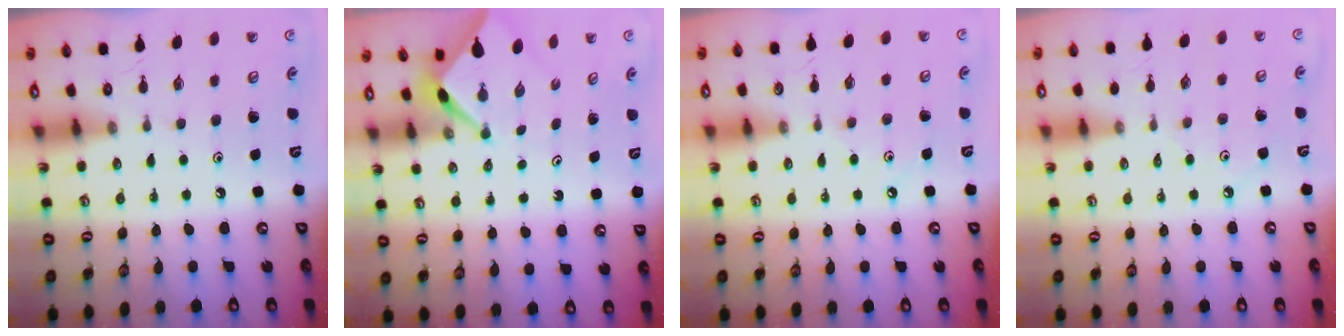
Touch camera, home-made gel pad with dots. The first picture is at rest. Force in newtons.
{"total": 2.6, "press": 2.6, "slide": 0.4}
{"total": 3.0, "press": 3.0, "slide": 0.4}
{"total": 2.1, "press": 2.1, "slide": 0.4}